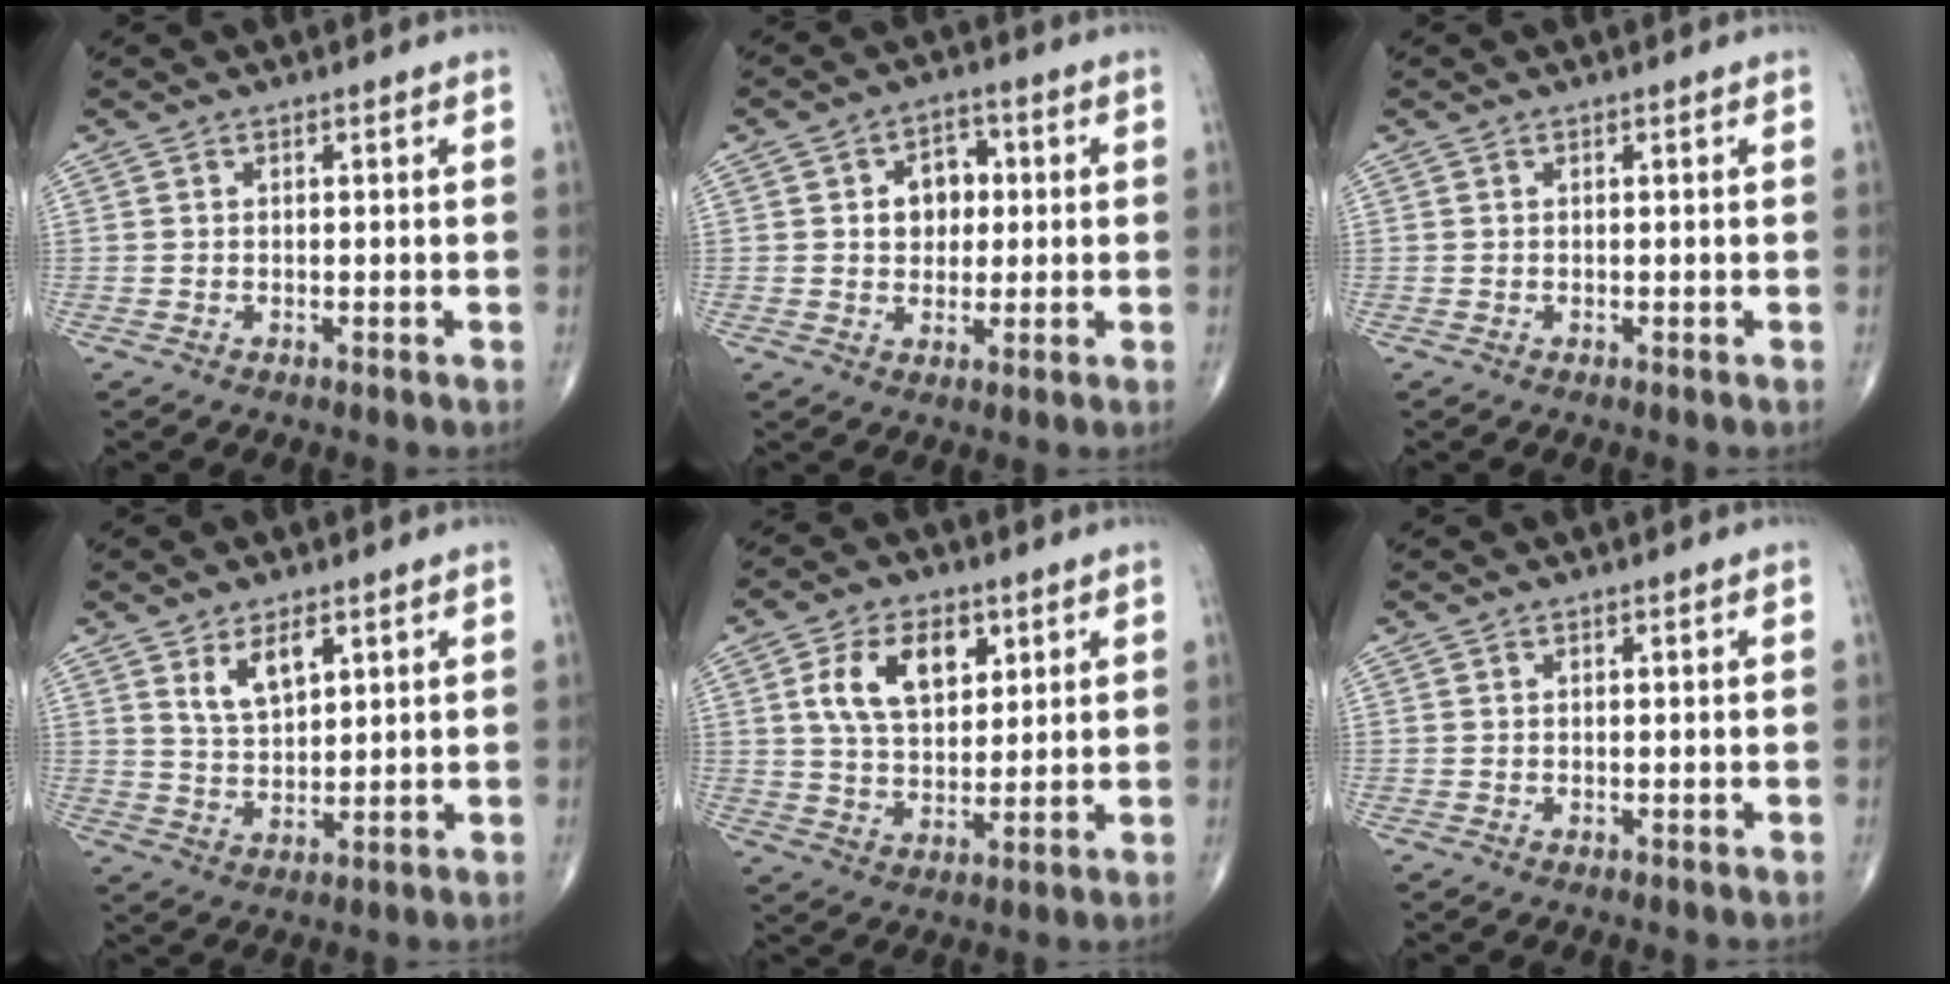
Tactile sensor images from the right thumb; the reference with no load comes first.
{"total": 6.8, "force": [1.0, 5.2, 4.2], "torque": [-0.028, 0.008, 0.010]}
{"total": 0.0}
{"total": 4.7, "force": [2.7, 1.6, 3.5], "torque": [-0.061, -0.024, 0.057]}
{"total": 11.4, "force": [4.1, 6.9, 8.1], "torque": [-0.123, -0.011, 0.076]}
{"total": 0.0}